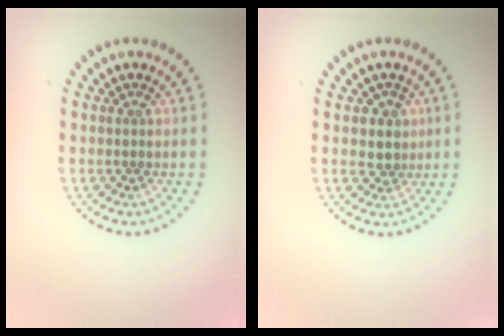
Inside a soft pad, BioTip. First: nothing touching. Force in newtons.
{"total": 2.4, "press": 2.1, "slide": 1.1}